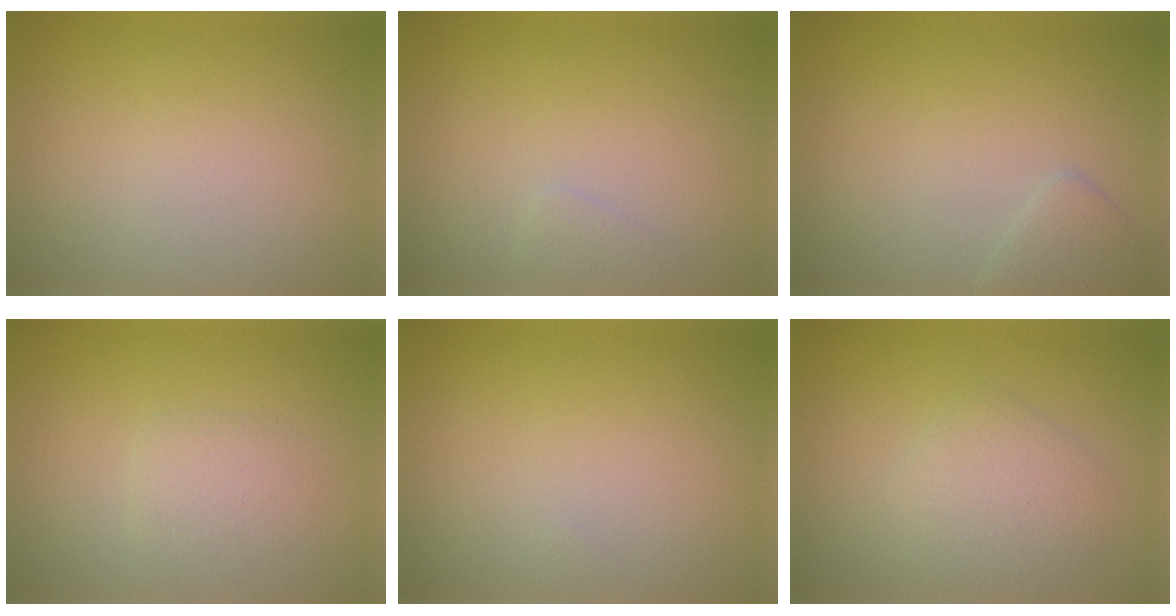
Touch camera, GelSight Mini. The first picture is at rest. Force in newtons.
{"total": 0.6, "press": 0.6, "slide": 0.1}
{"total": 1.6, "press": 1.6, "slide": 0.0}
{"total": 1.5, "press": 1.5, "slide": 0.0}
{"total": 0.0}
{"total": 2.8, "press": 2.8, "slide": 0.1}